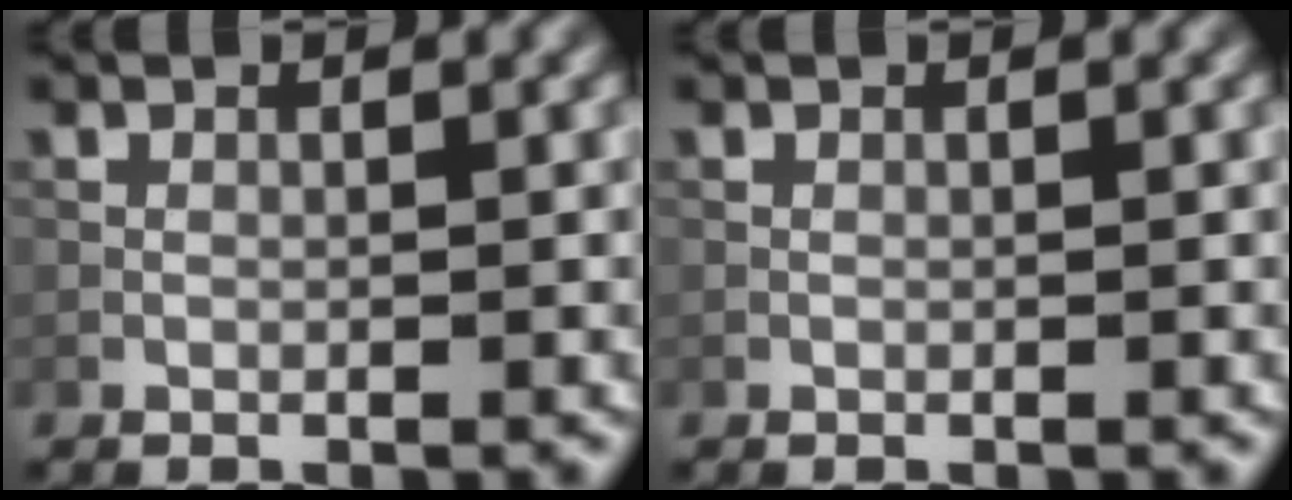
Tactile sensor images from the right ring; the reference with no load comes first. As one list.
[{"total": 0.0}]